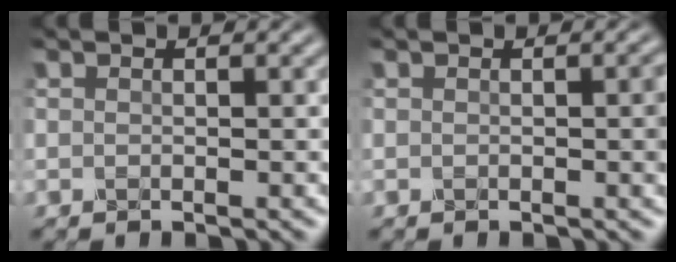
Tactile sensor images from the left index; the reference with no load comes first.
{"total": 1.2, "force": [0.0, 0.1, 1.2], "torque": [-0.015, 0.002, -0.001]}